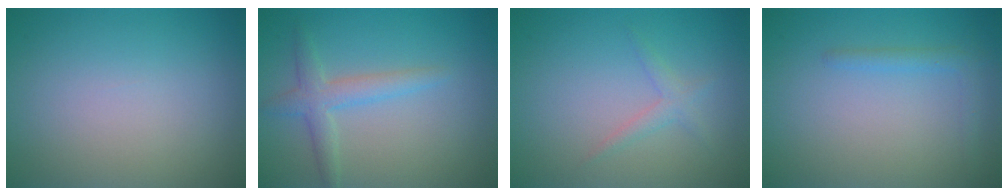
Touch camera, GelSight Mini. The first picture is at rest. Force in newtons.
{"total": 2.7, "press": 2.7, "slide": 0.1}
{"total": 1.3, "press": 1.3, "slide": 0.2}
{"total": 1.4, "press": 1.4, "slide": 0.1}